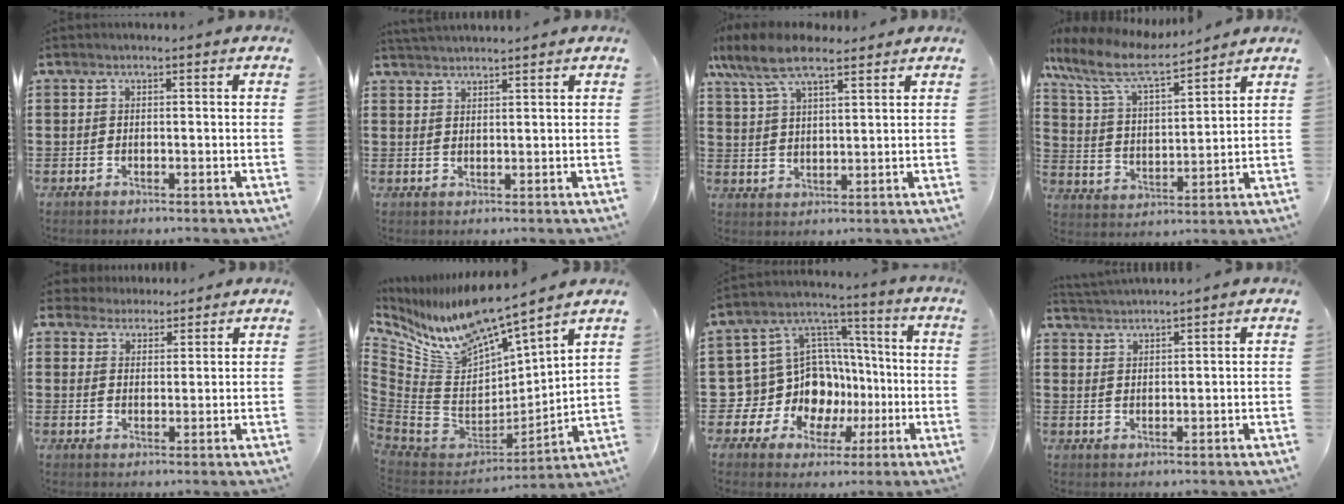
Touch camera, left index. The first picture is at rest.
{"total": 2.0, "force": [2.0, -0.2, 0.1], "torque": [-0.006, 0.001, 0.039]}
{"total": 9.2, "force": [6.9, 2.9, 5.3], "torque": [-0.121, -0.008, 0.127]}
{"total": 8.8, "force": [7.3, 2.0, 4.6], "torque": [-0.118, -0.031, 0.125]}
{"total": 3.1, "force": [2.8, 1.4, -0.3], "torque": [-0.006, 0.005, 0.052]}
{"total": 10.9, "force": [9.8, 1.8, 4.4], "torque": [-0.147, -0.090, 0.167]}
{"total": 12.2, "force": [-2.3, 11.4, 3.7], "torque": [-0.106, -0.012, -0.019]}
{"total": 2.1, "force": [2.1, -0.5, -0.2], "torque": [-0.002, -0.002, 0.041]}